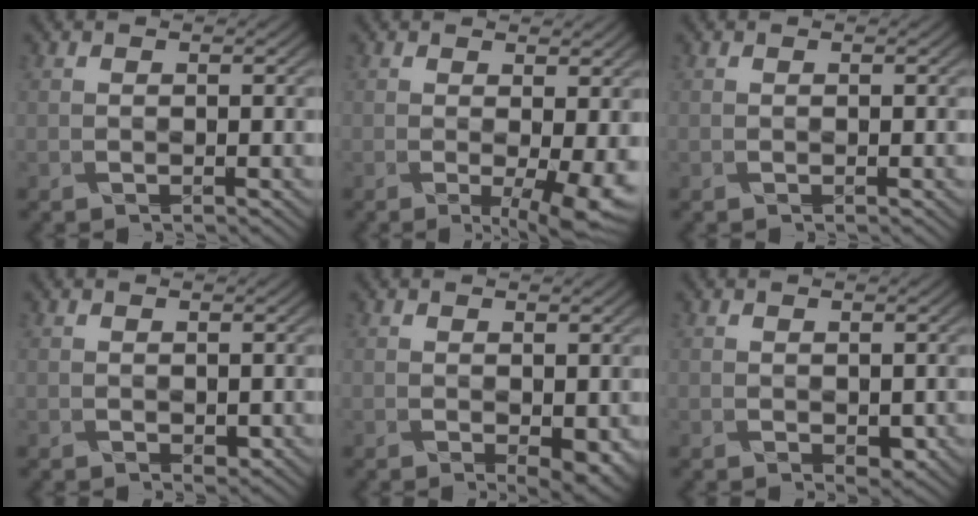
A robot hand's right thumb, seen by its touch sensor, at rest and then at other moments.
{"total": 5.9, "force": [-0.5, 1.4, 5.7], "torque": [-0.074, -0.004, -0.002]}
{"total": 0.0}
{"total": 0.7, "force": [0.1, 0.5, 0.5], "torque": [-0.008, -0.003, 0.011]}
{"total": 2.7, "force": [-0.4, 1.3, 2.3], "torque": [-0.035, -0.005, 0.006]}
{"total": 1.2, "force": [0.0, 0.8, 0.9], "torque": [-0.016, -0.006, 0.010]}